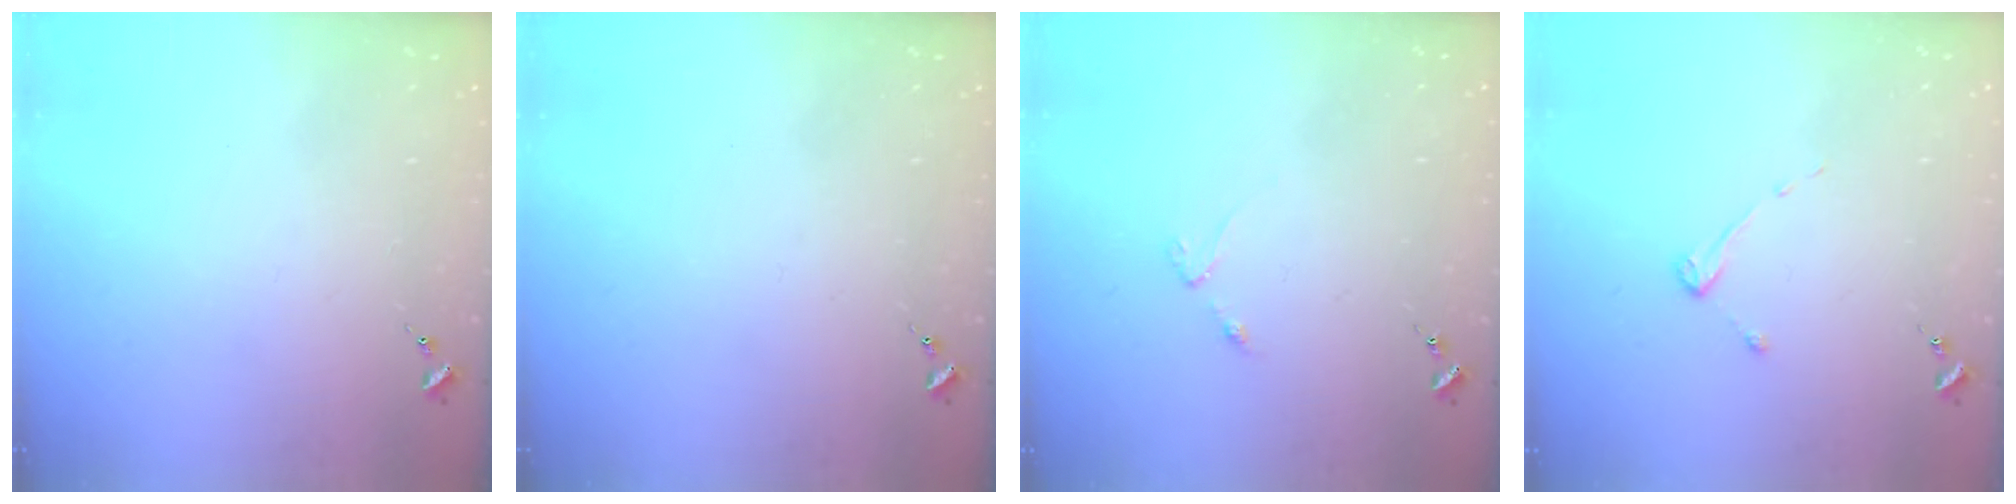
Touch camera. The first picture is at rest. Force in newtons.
{"total": 0.0}
{"total": 2.5, "press": 2.4, "slide": 0.4}
{"total": 2.7, "press": 2.7, "slide": 0.3}